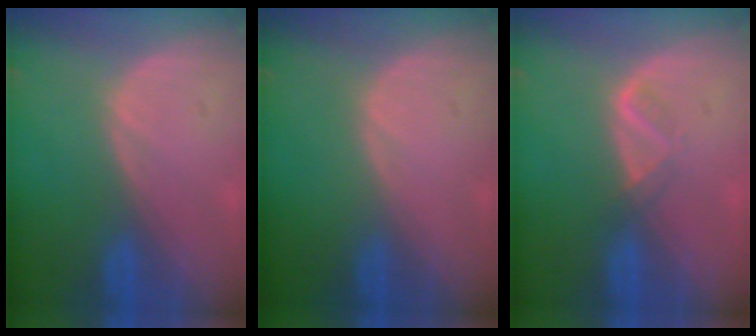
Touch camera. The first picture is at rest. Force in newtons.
{"total": 0.0}
{"total": 1.9, "press": 1.8, "slide": 0.7}